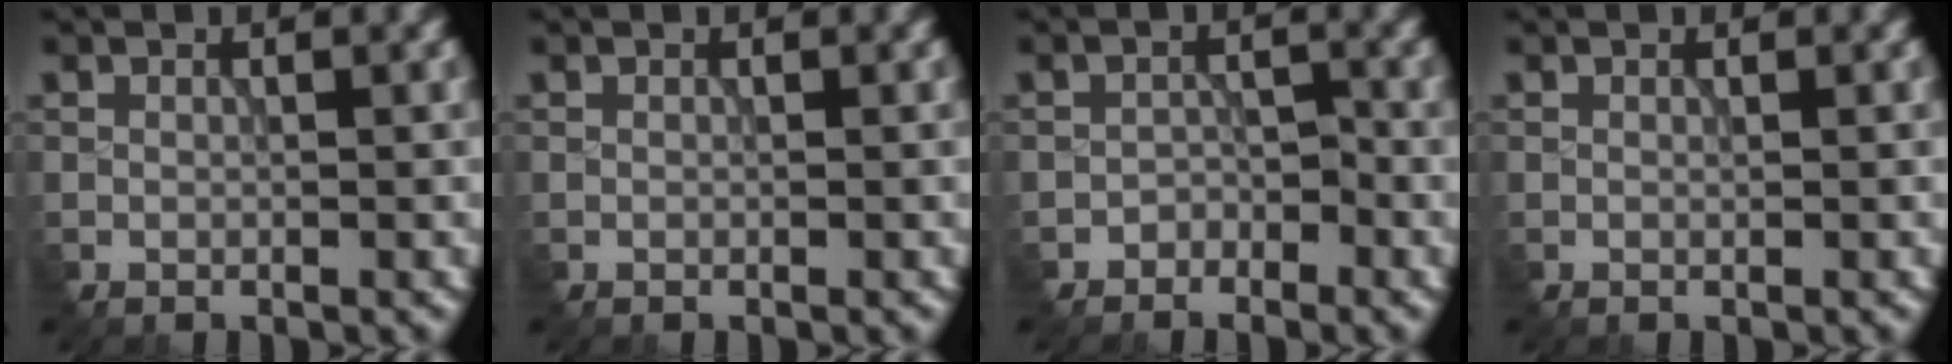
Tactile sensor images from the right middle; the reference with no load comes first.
{"total": 0.0}
{"total": 1.5, "force": [-1.2, 0.7, -0.3], "torque": [0.005, 0.008, -0.022]}
{"total": 0.0}